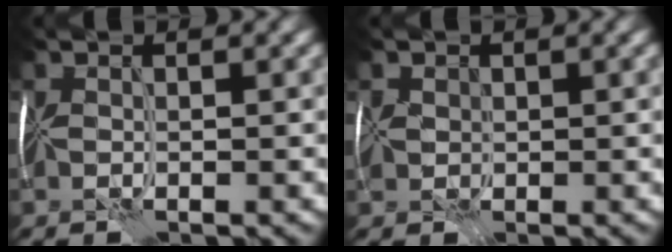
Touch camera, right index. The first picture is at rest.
{"total": 1.5, "force": [0.7, 1.4, -0.2], "torque": [0.000, 0.008, 0.012]}